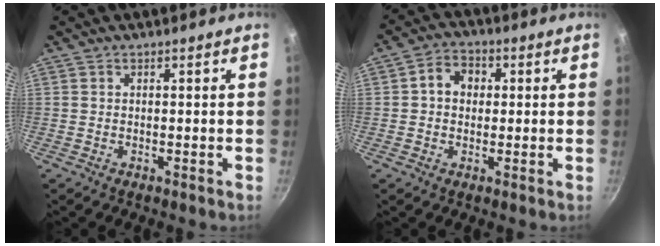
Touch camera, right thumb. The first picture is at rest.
{"total": 5.7, "force": [0.8, 4.7, 3.2], "torque": [-0.027, 0.011, 0.003]}